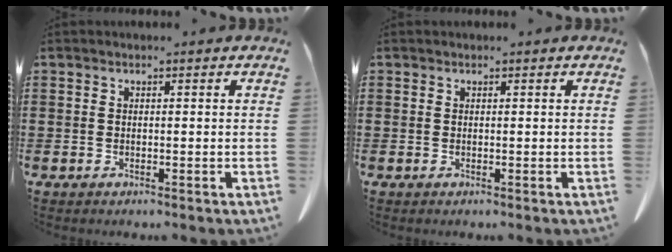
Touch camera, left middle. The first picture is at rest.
{"total": 0.0}